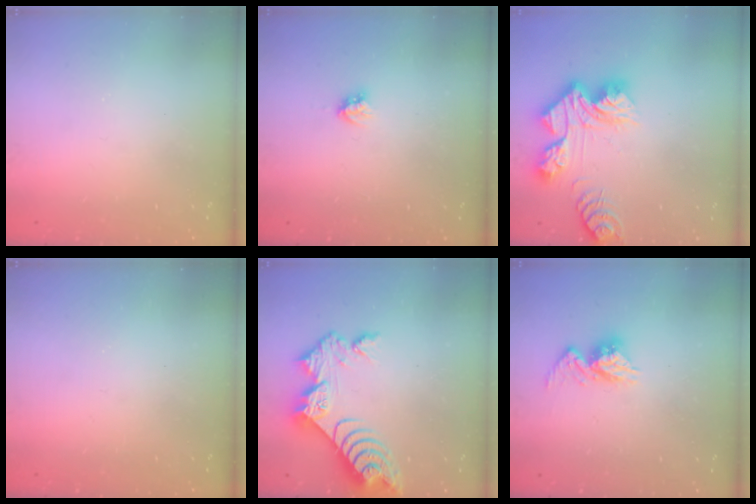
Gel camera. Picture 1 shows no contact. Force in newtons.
{"total": 3.3, "press": 3.3, "slide": 0.1}
{"total": 14.1, "press": 14.1, "slide": 1.5}
{"total": 0.0}
{"total": 10.9, "press": 10.9, "slide": 1.2}
{"total": 8.9, "press": 8.9, "slide": 0.4}